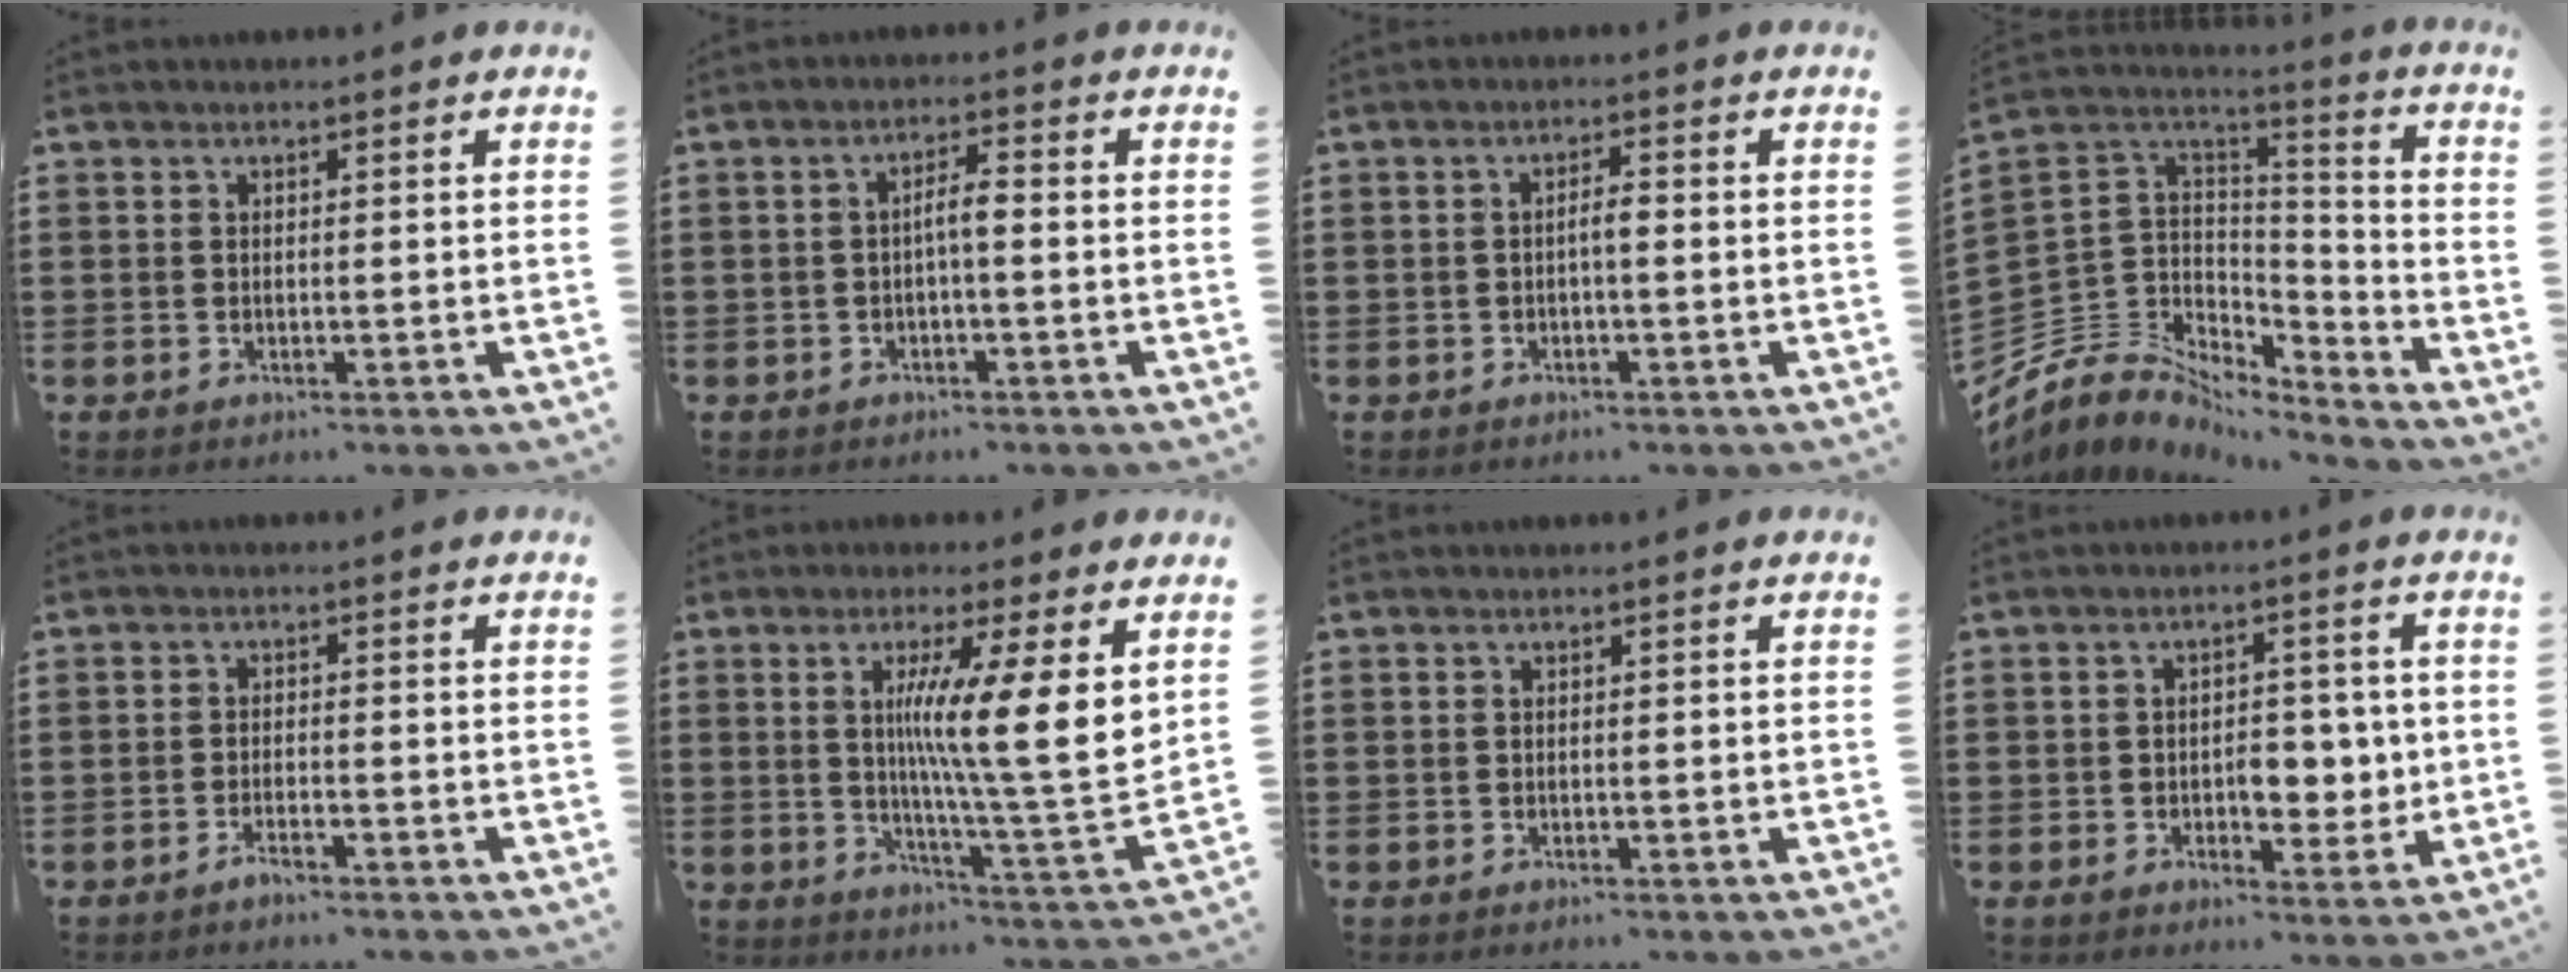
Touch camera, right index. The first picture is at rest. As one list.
[{"total": 3.1, "force": [-0.5, 0.6, 3.0], "torque": [-0.055, 0.004, -0.012]}, {"total": 2.0, "force": [-0.4, 0.4, 1.9], "torque": [-0.036, 0.002, -0.009]}, {"total": 6.5, "force": [-3.6, 5.3, 1.0], "torque": [-0.059, -0.017, -0.073]}, {"total": 1.8, "force": [-1.6, 0.1, 0.9], "torque": [-0.017, 0.000, -0.029]}, {"total": 11.4, "force": [3.7, 0.2, 10.7], "torque": [-0.182, -0.025, 0.054]}, {"total": 0.0}, {"total": 5.8, "force": [-0.6, 3.8, 4.4], "torque": [-0.055, -0.004, -0.019]}]